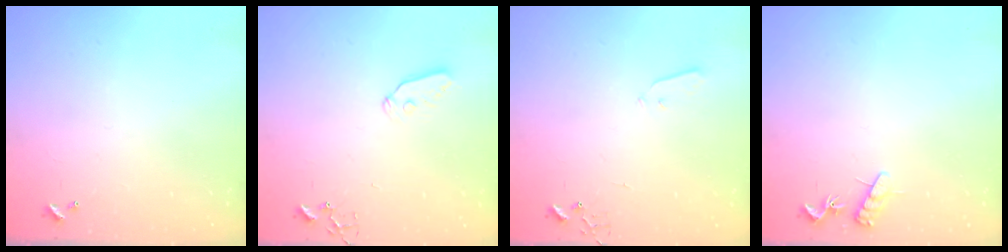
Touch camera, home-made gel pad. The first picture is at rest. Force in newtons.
{"total": 6.0, "press": 6.0, "slide": 0.2}
{"total": 3.2, "press": 3.1, "slide": 0.8}
{"total": 8.1, "press": 8.1, "slide": 0.6}